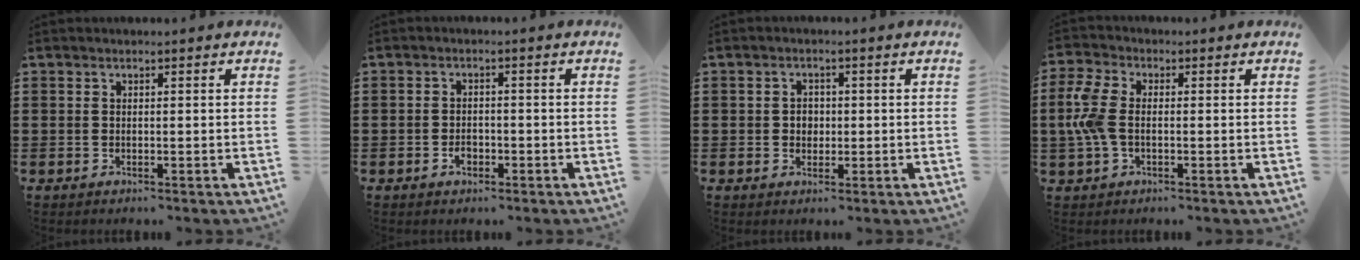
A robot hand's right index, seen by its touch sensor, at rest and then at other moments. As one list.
[{"total": 2.0, "force": [-0.9, 1.3, 1.2], "torque": [-0.025, 0.001, -0.018]}, {"total": 2.0, "force": [-0.1, 1.8, 1.0], "torque": [-0.023, 0.008, -0.004]}, {"total": 6.7, "force": [-0.1, 3.9, 5.5], "torque": [-0.146, -0.002, -0.012]}]